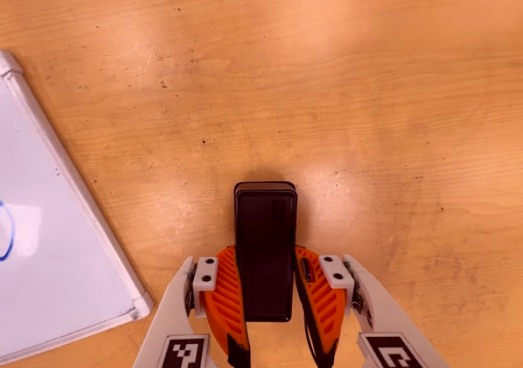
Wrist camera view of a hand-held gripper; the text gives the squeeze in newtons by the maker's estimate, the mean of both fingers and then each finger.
{"total": 5.8, "left": 4.3, "right": 7.2}